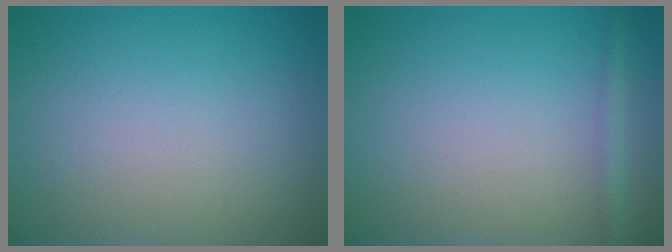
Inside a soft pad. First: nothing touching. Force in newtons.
{"total": 1.3, "press": 1.3, "slide": 0.1}